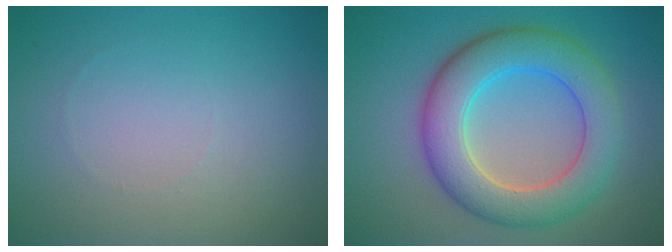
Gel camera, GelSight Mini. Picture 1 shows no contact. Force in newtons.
{"total": 7.7, "press": 7.7, "slide": 0.1}